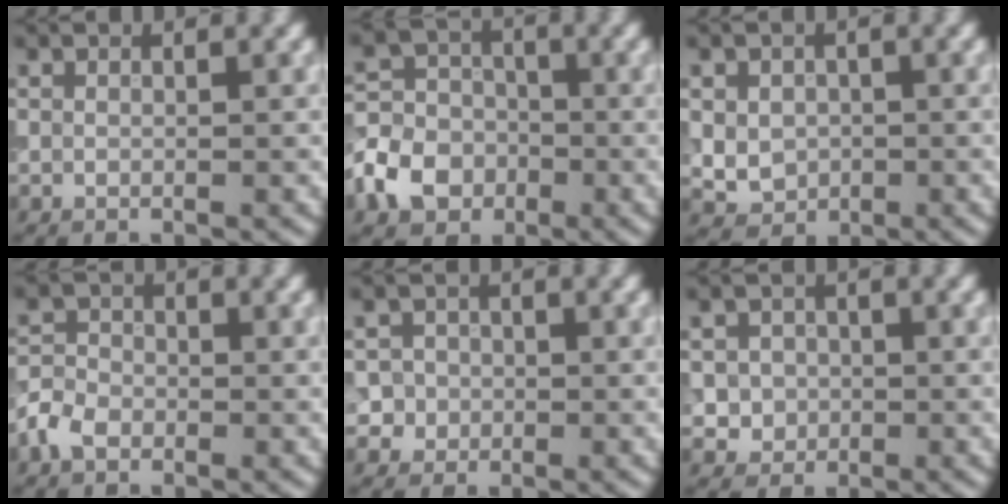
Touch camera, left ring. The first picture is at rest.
{"total": 6.3, "force": [-2.6, 5.0, 2.8], "torque": [-0.048, 0.001, -0.067]}
{"total": 3.2, "force": [-0.1, 2.8, 1.6], "torque": [-0.025, -0.003, 0.001]}
{"total": 2.8, "force": [-1.4, 2.0, 1.4], "torque": [-0.026, 0.003, -0.036]}
{"total": 2.8, "force": [-0.1, 2.8, 0.5], "torque": [0.016, 0.013, -0.010]}
{"total": 2.8, "force": [0.0, 2.7, 0.9], "torque": [0.002, 0.001, -0.002]}